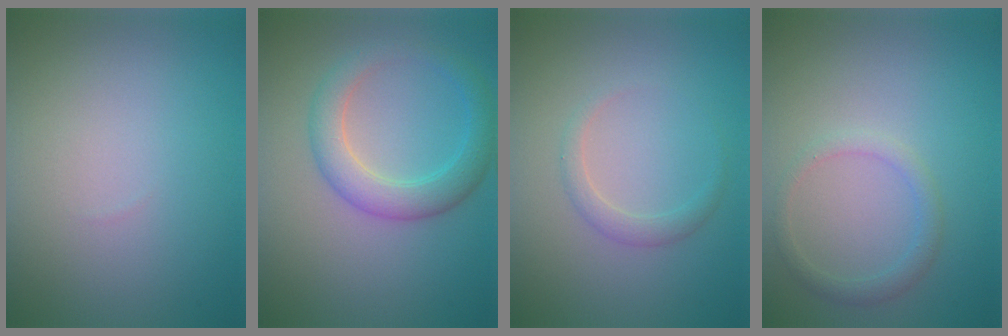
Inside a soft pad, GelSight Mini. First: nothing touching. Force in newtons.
{"total": 4.0, "press": 4.0, "slide": 0.1}
{"total": 1.5, "press": 1.5, "slide": 0.1}
{"total": 1.7, "press": 1.7, "slide": 0.2}